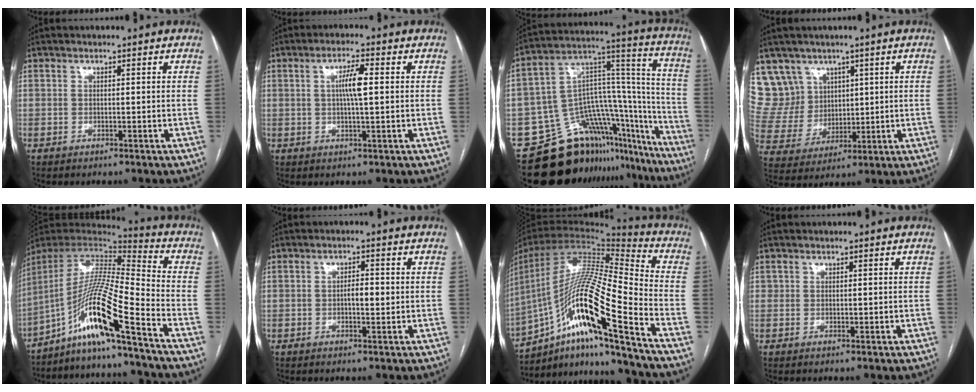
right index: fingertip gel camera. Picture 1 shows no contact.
{"total": 4.5, "force": [0.6, 0.3, 4.5], "torque": [-0.082, 0.003, 0.010]}
{"total": 25.9, "force": [-20.7, 12.1, 9.9], "torque": [-0.094, 0.070, -0.292]}
{"total": 9.7, "force": [6.3, 7.4, 0.7], "torque": [-0.028, 0.038, 0.141]}
{"total": 15.5, "force": [-10.0, -1.3, 11.8], "torque": [-0.221, 0.005, -0.183]}
{"total": 2.6, "force": [-0.2, 0.8, 2.5], "torque": [-0.041, 0.003, -0.002]}
{"total": 19.2, "force": [-12.0, -0.7, 15.0], "torque": [-0.308, -0.008, -0.225]}
{"total": 1.0, "force": [0.3, 0.8, 0.4], "torque": [-0.003, 0.001, 0.005]}